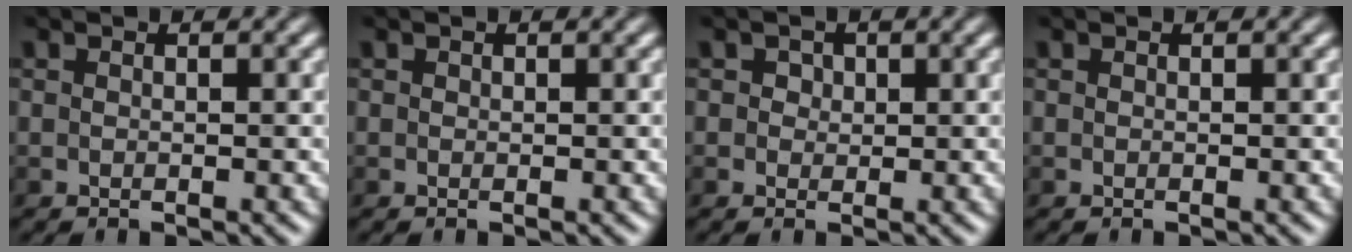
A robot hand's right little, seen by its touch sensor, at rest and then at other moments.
{"total": 0.0}
{"total": 1.2, "force": [0.4, 1.0, 0.5], "torque": [-0.004, -0.001, 0.002]}
{"total": 0.0}